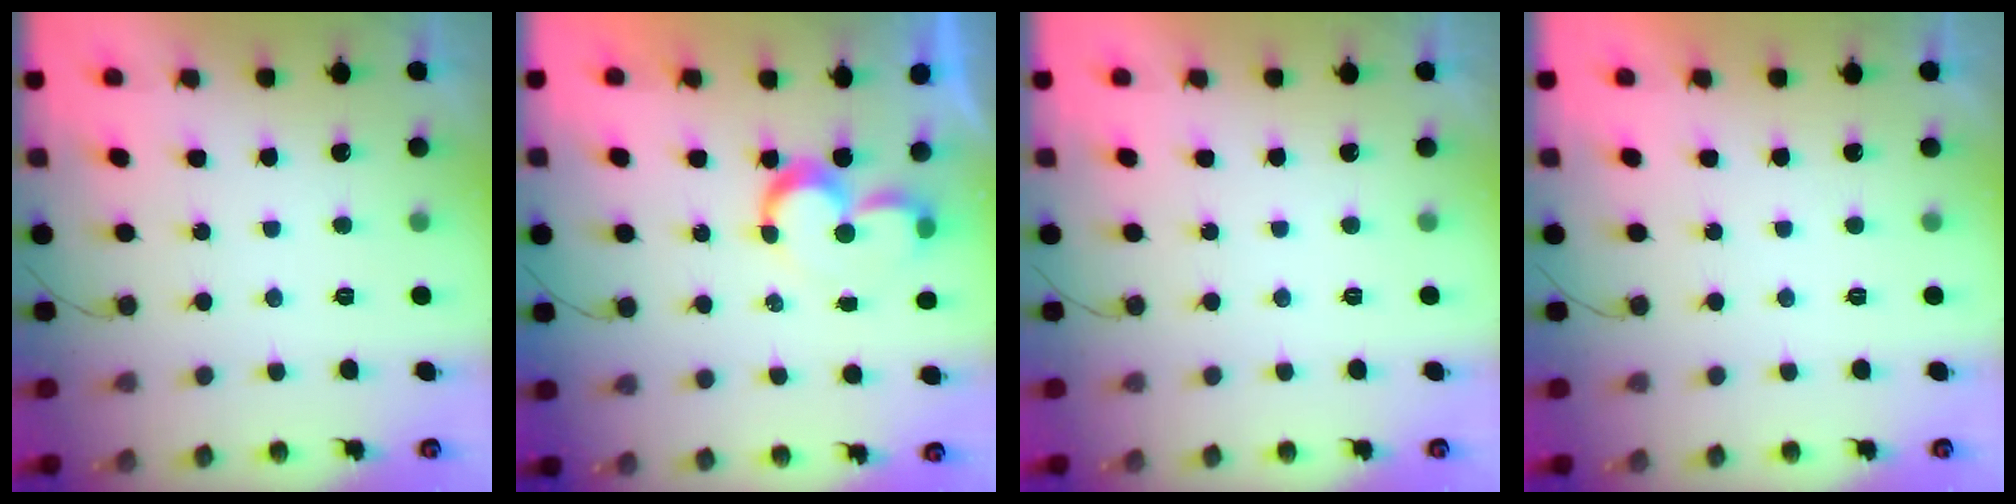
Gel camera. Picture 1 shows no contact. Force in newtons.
{"total": 7.8, "press": 7.7, "slide": 0.8}
{"total": 1.7, "press": 1.7, "slide": 0.1}
{"total": 1.9, "press": 1.9, "slide": 0.1}